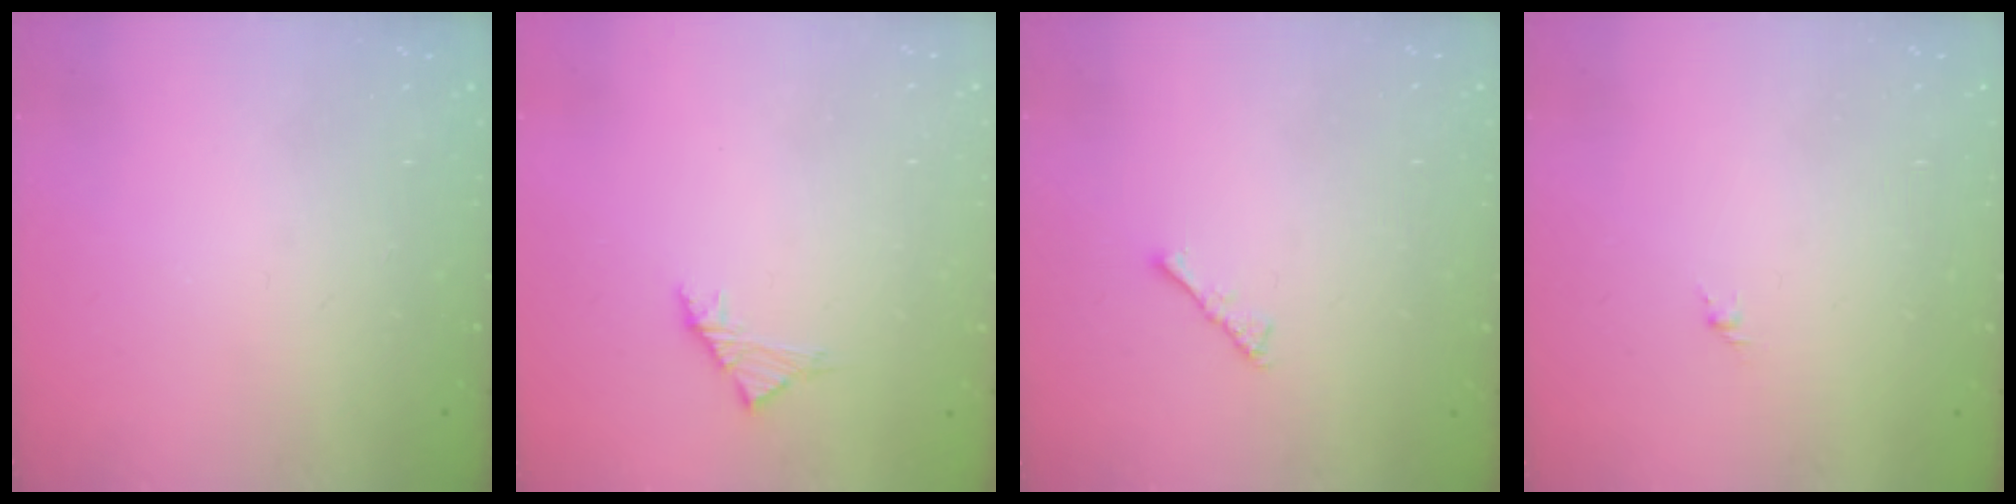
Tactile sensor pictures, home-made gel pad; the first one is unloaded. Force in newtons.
{"total": 2.8, "press": 2.6, "slide": 0.8}
{"total": 2.1, "press": 2.1, "slide": 0.5}
{"total": 1.6, "press": 1.5, "slide": 0.6}